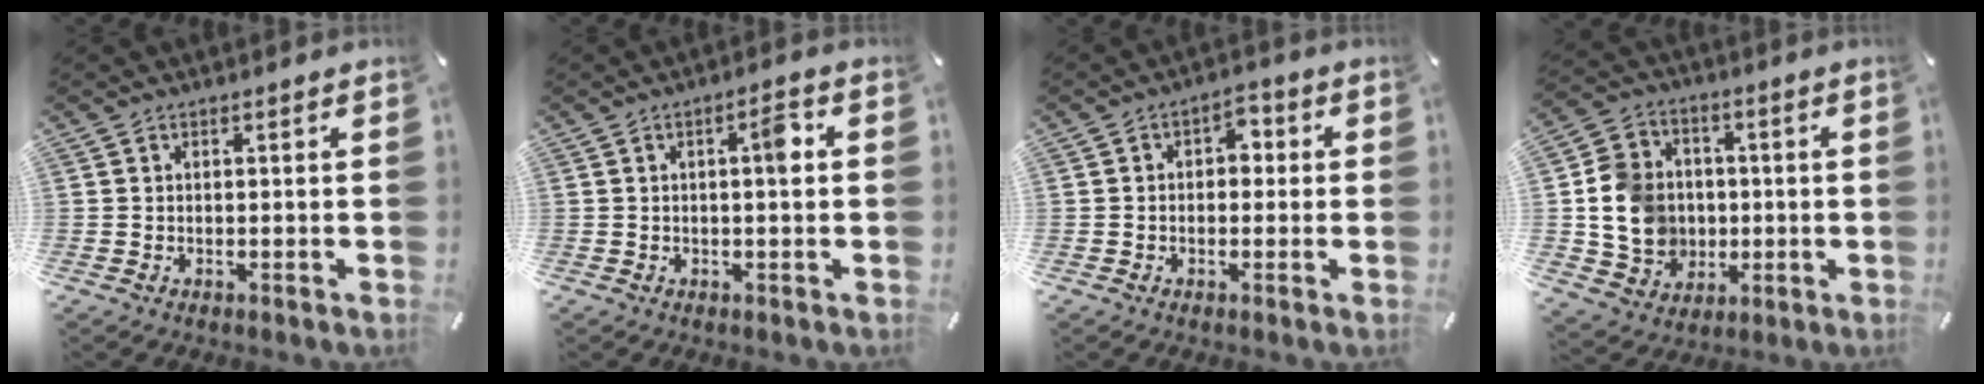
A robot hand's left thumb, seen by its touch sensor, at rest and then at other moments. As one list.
[{"total": 4.3, "force": [0.6, 1.1, 4.1], "torque": [-0.056, 0.002, -0.001]}, {"total": 3.6, "force": [-0.5, 2.7, 2.4], "torque": [-0.031, 0.010, -0.019]}, {"total": 13.0, "force": [-0.2, 11.8, 5.3], "torque": [-0.117, 0.014, 0.004]}]